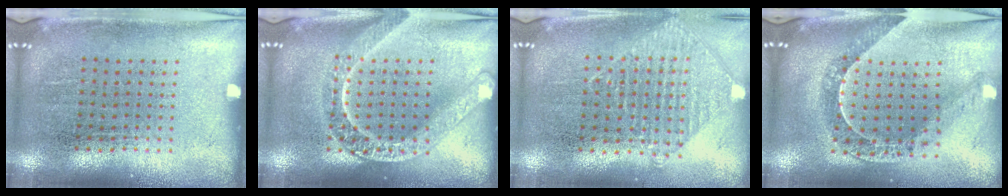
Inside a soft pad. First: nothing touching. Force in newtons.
{"total": 3.5, "press": 3.4, "slide": 0.5}
{"total": 0.9, "press": 0.9, "slide": 0.1}
{"total": 1.1, "press": 1.1, "slide": 0.2}